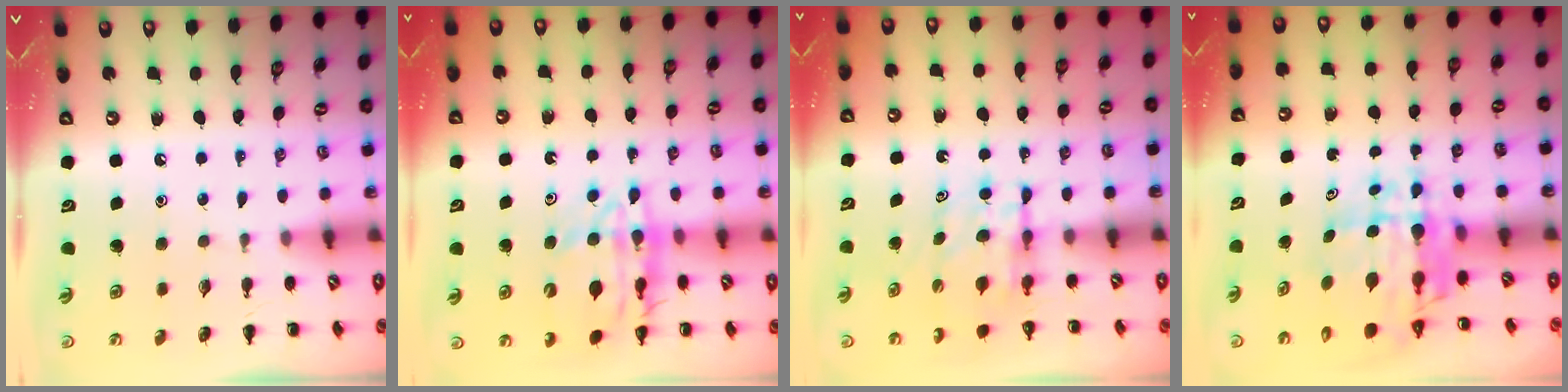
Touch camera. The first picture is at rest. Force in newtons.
{"total": 14.7, "press": 14.3, "slide": 3.3}
{"total": 5.2, "press": 5.2, "slide": 0.3}
{"total": 8.4, "press": 8.0, "slide": 2.7}